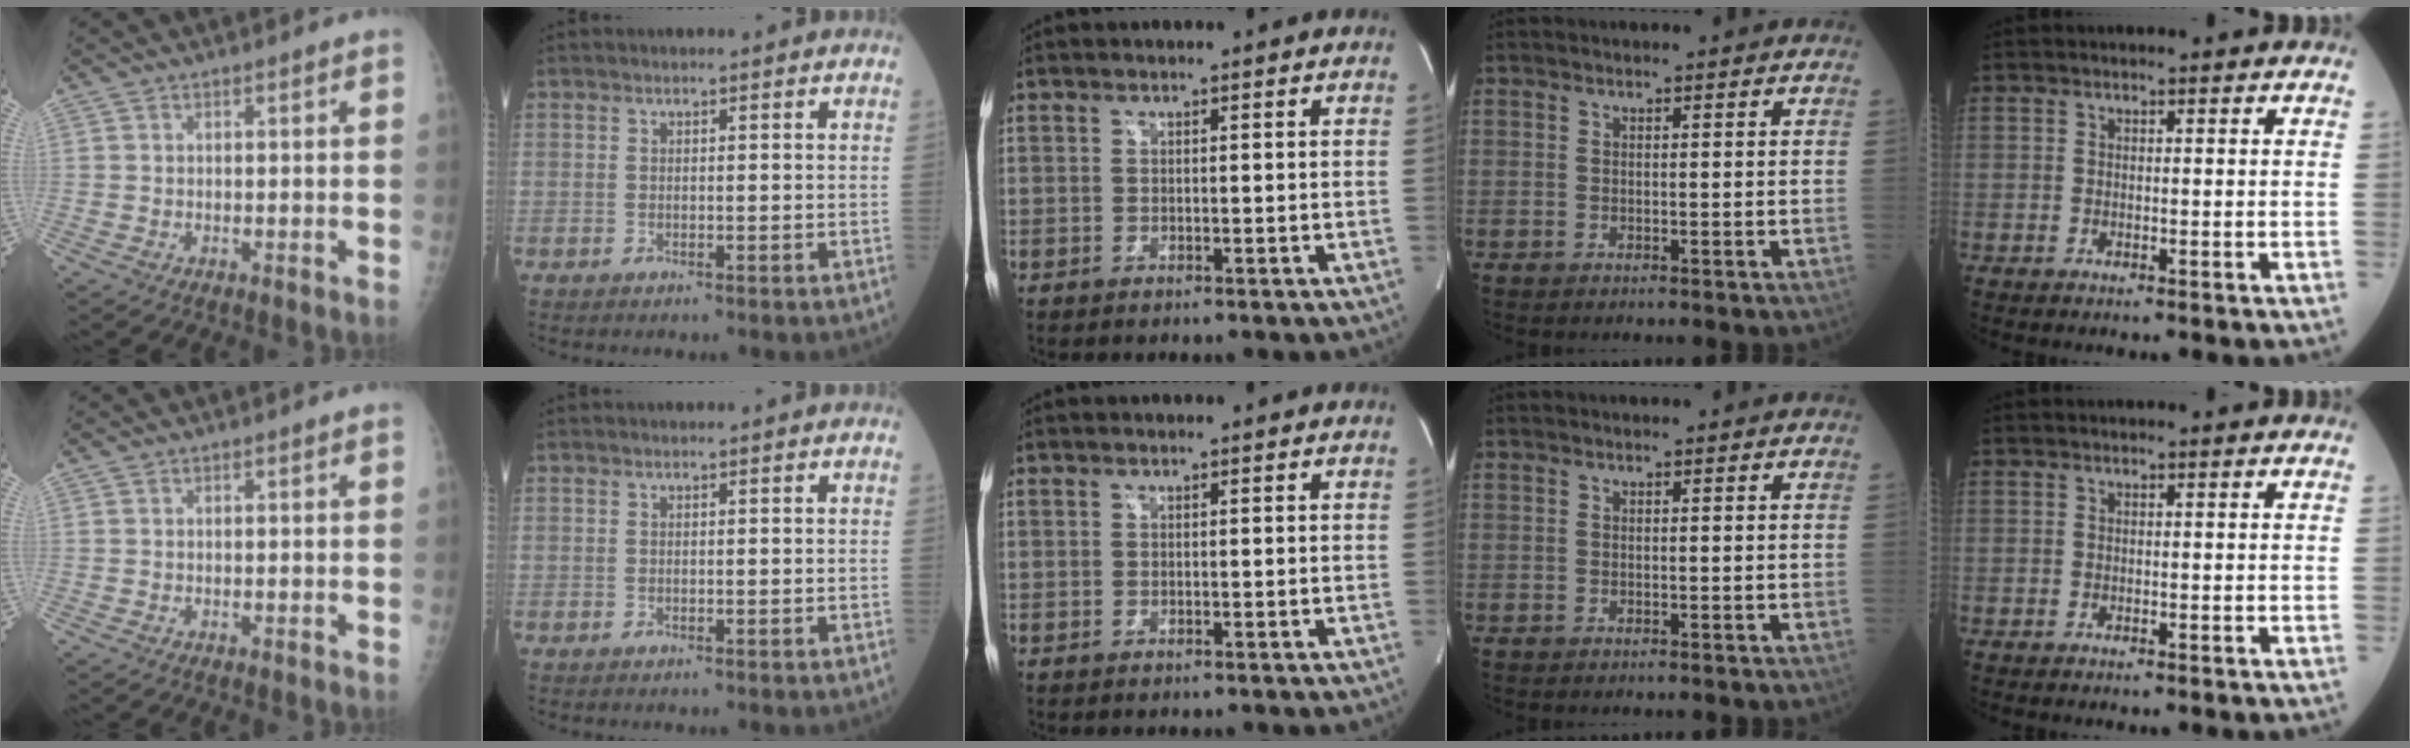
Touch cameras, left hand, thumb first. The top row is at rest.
{}